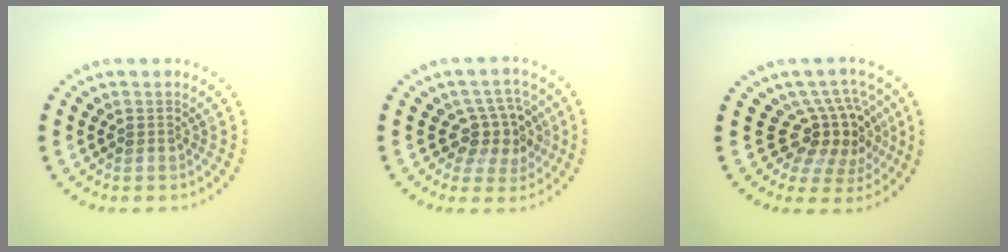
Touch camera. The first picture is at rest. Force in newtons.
{"total": 3.7, "press": 3.2, "slide": 1.8}
{"total": 4.7, "press": 3.8, "slide": 2.8}